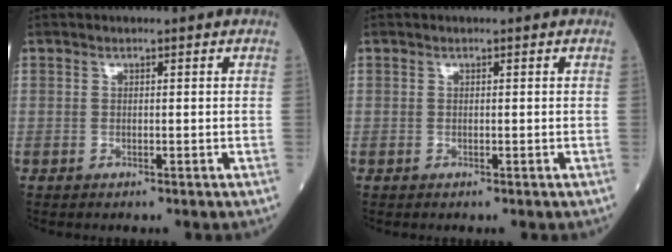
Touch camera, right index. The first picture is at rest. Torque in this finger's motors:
{"motor_torque": [0.02, 0.00, 0.01, 0.00]}